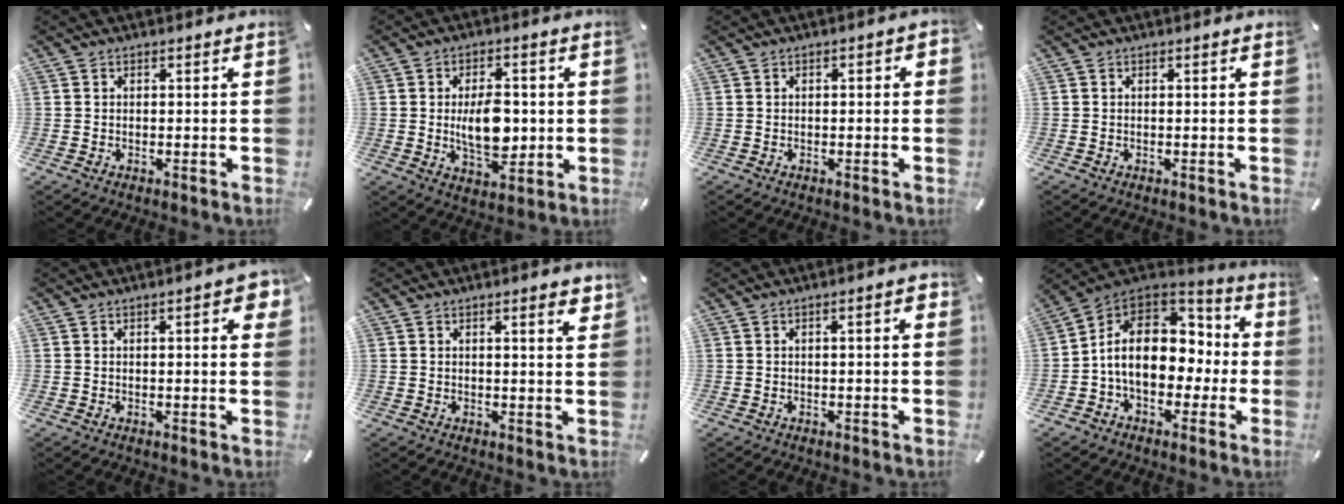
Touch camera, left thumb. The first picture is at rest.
{"total": 10.5, "force": [-0.1, 6.1, 8.5], "torque": [-0.146, -0.006, -0.007]}
{"total": 1.4, "force": [-0.4, 0.6, 1.3], "torque": [-0.023, 0.003, -0.007]}
{"total": 0.0}
{"total": 5.0, "force": [1.3, 1.5, 4.6], "torque": [-0.061, 0.000, 0.018]}
{"total": 3.2, "force": [1.6, 0.4, 2.8], "torque": [-0.048, -0.002, 0.024]}
{"total": 2.7, "force": [0.2, 0.4, 2.7], "torque": [-0.047, 0.003, 0.002]}
{"total": 16.1, "force": [-0.2, 12.3, 10.4], "torque": [-0.167, 0.006, 0.002]}